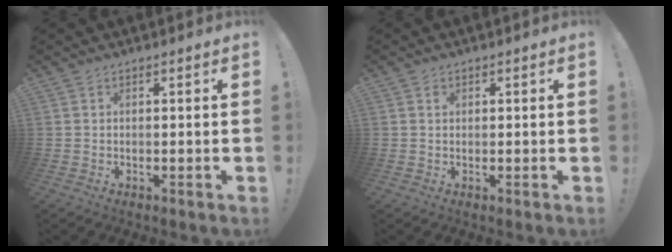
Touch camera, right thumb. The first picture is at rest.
{"total": 0.6, "force": [0.3, 0.5, 0.1], "torque": [0.006, -0.003, 0.004]}